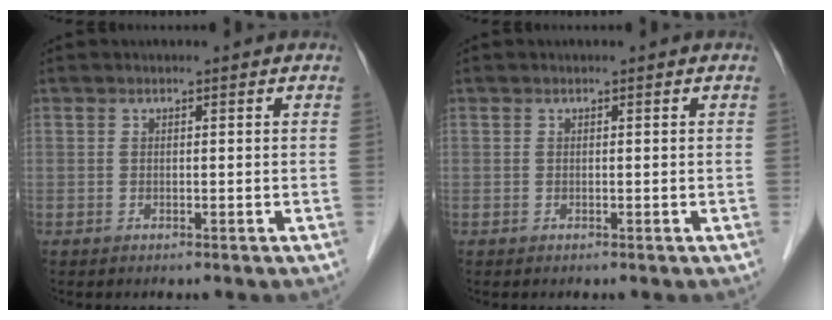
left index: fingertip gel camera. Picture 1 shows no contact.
{"total": 0.0}